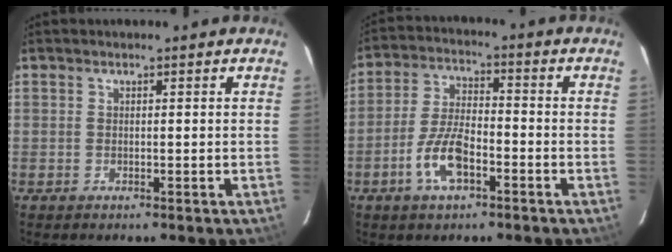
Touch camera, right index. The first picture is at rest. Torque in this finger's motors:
{"motor_torque": [1.30, -0.54, 0.61, 0.08]}